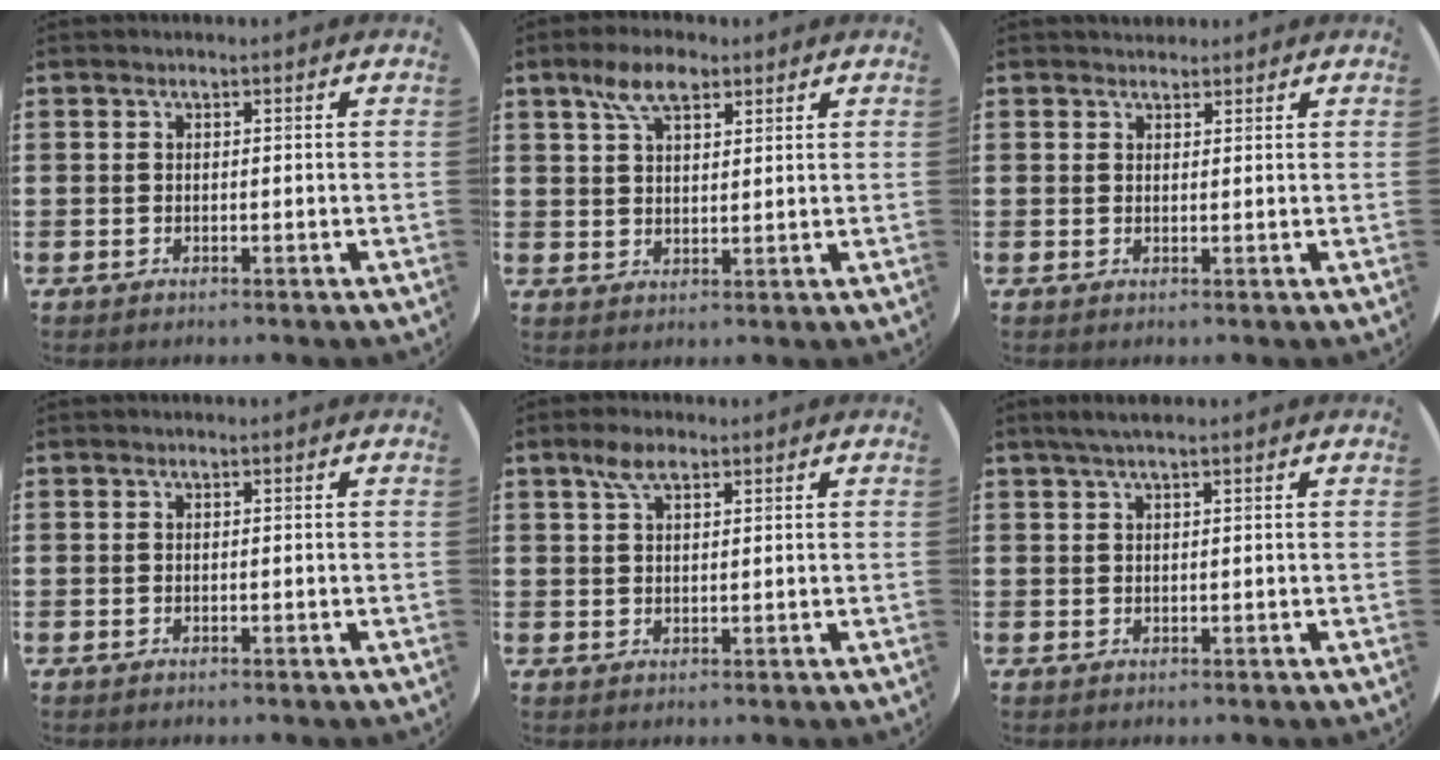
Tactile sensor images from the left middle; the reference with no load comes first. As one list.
[{"total": 6.0, "force": [3.8, 2.8, 3.7], "torque": [-0.065, 0.002, 0.066]}, {"total": 1.4, "force": [1.3, 0.4, -0.1], "torque": [0.008, 0.000, 0.025]}, {"total": 0.0}, {"total": 3.7, "force": [2.4, 1.5, 2.3], "torque": [-0.043, 0.005, 0.040]}, {"total": 1.9, "force": [1.5, 0.1, 1.3], "torque": [-0.025, 0.005, 0.025]}]